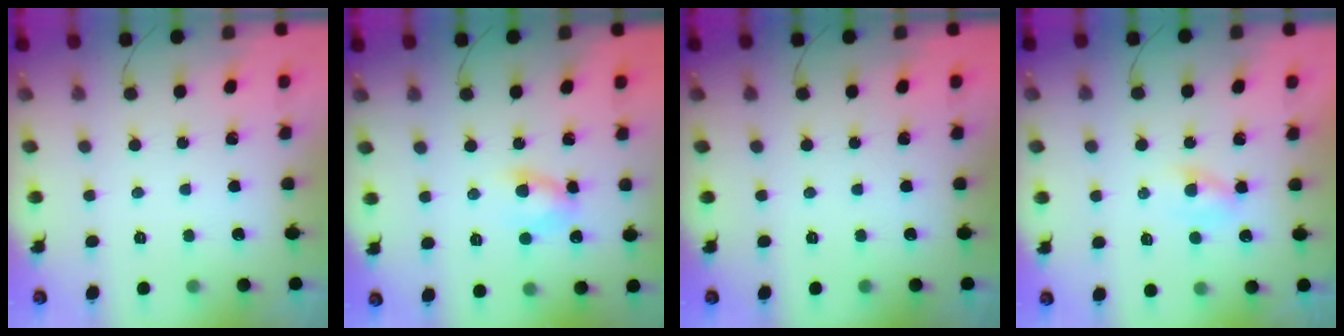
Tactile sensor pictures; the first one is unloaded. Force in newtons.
{"total": 5.7, "press": 5.7, "slide": 0.3}
{"total": 0.0}
{"total": 1.6, "press": 1.5, "slide": 0.7}